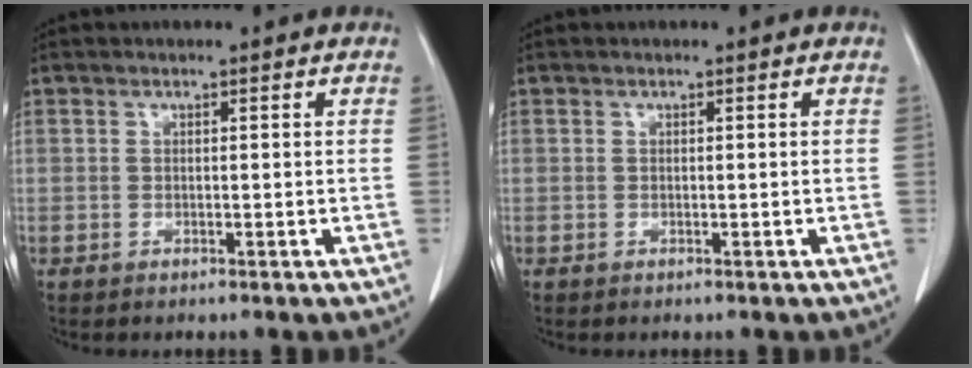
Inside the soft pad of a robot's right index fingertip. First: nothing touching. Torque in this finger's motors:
{"motor_torque": [0.00, 0.00, 0.00, 0.00]}